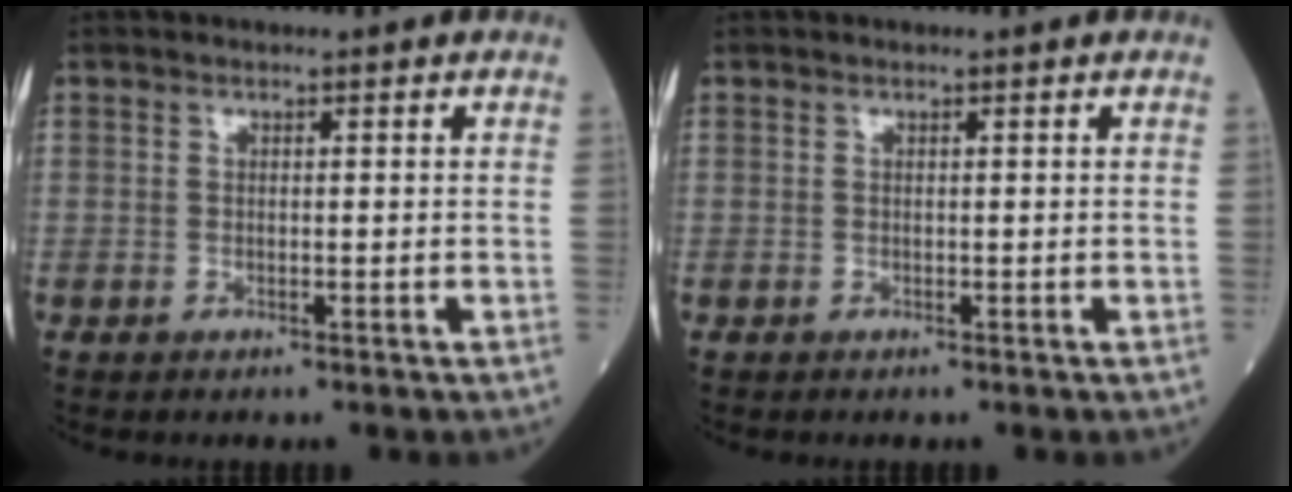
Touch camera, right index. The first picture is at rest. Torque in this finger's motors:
{"motor_torque": [-0.29, -0.01, -0.04, -0.02]}